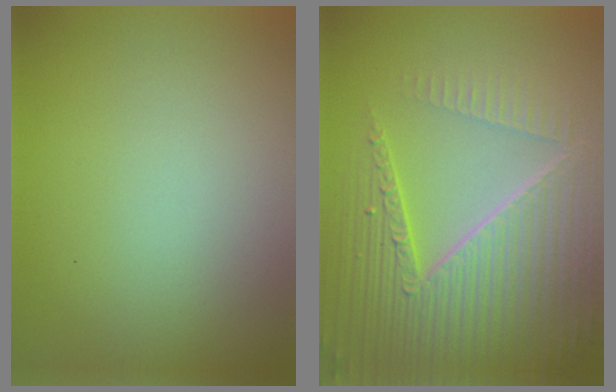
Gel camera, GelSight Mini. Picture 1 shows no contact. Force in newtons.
{"total": 8.5, "press": 6.0, "slide": 6.1}